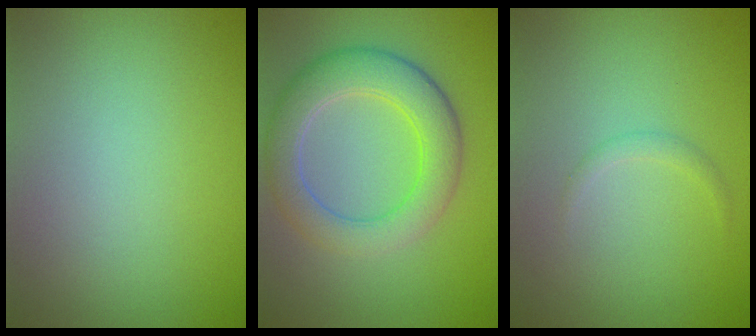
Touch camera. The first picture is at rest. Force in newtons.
{"total": 5.3, "press": 5.3, "slide": 0.5}
{"total": 0.8, "press": 0.8, "slide": 0.1}